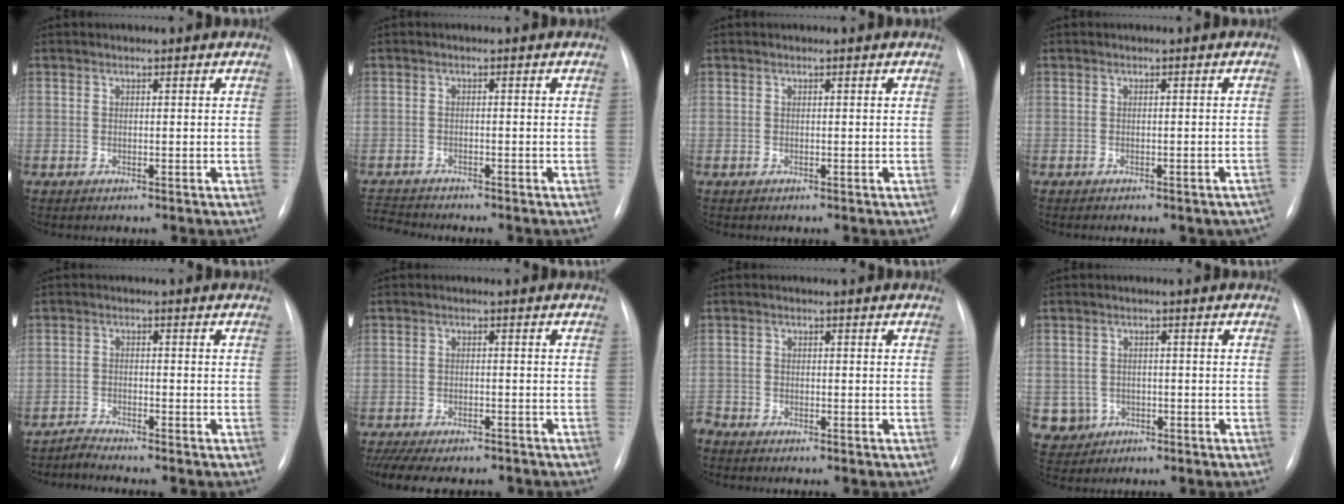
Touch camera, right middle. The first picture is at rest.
{"total": 3.8, "force": [-3.8, 0.0, -0.1], "torque": [-0.004, -0.018, -0.067]}
{"total": 0.0}
{"total": 6.8, "force": [-5.5, 2.5, 3.1], "torque": [-0.031, 0.009, -0.055]}
{"total": 2.4, "force": [-2.2, -0.7, -0.5], "torque": [0.004, -0.016, -0.043]}
{"total": 13.4, "force": [-11.5, 4.2, 5.5], "torque": [-0.125, -0.007, -0.152]}
{"total": 2.9, "force": [-2.8, 0.6, 0.5], "torque": [-0.008, -0.009, -0.050]}
{"total": 4.0, "force": [-1.3, 3.8, 0.0], "torque": [-0.001, 0.008, -0.016]}